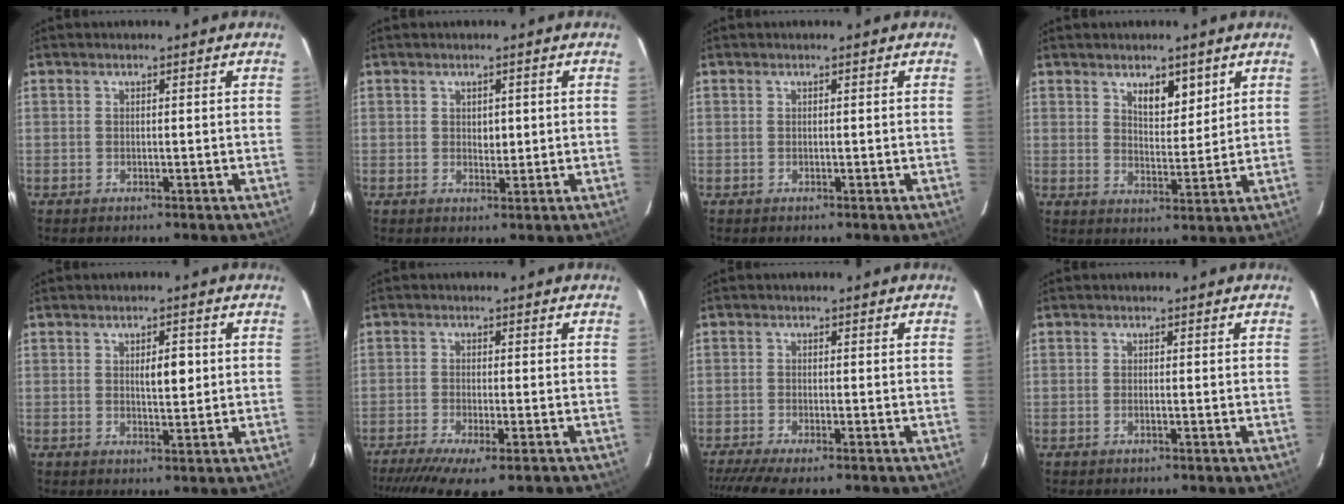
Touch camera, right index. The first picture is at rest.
{"total": 1.8, "force": [0.3, 1.2, 1.4], "torque": [-0.016, -0.002, 0.007]}
{"total": 0.0}
{"total": 5.2, "force": [3.1, 2.2, 3.6], "torque": [-0.056, -0.003, 0.054]}
{"total": 3.4, "force": [0.6, 1.2, 3.2], "torque": [-0.048, -0.001, 0.010]}
{"total": 11.6, "force": [-8.9, 1.7, 7.3], "torque": [-0.110, -0.024, -0.139]}
{"total": 8.4, "force": [-6.8, 1.4, 4.7], "torque": [-0.070, -0.010, -0.108]}
{"total": 0.5, "force": [-0.2, 0.0, 0.5], "torque": [-0.012, -0.001, -0.002]}